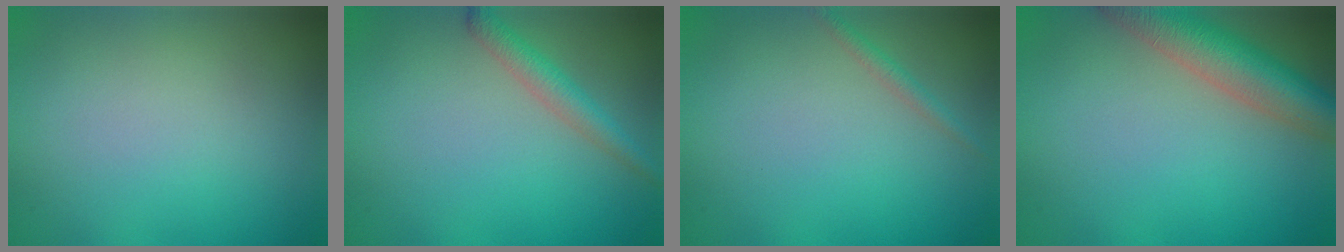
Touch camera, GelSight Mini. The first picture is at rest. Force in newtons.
{"total": 2.5, "press": 2.5, "slide": 0.1}
{"total": 1.2, "press": 1.2, "slide": 0.0}
{"total": 6.7, "press": 6.7, "slide": 0.5}